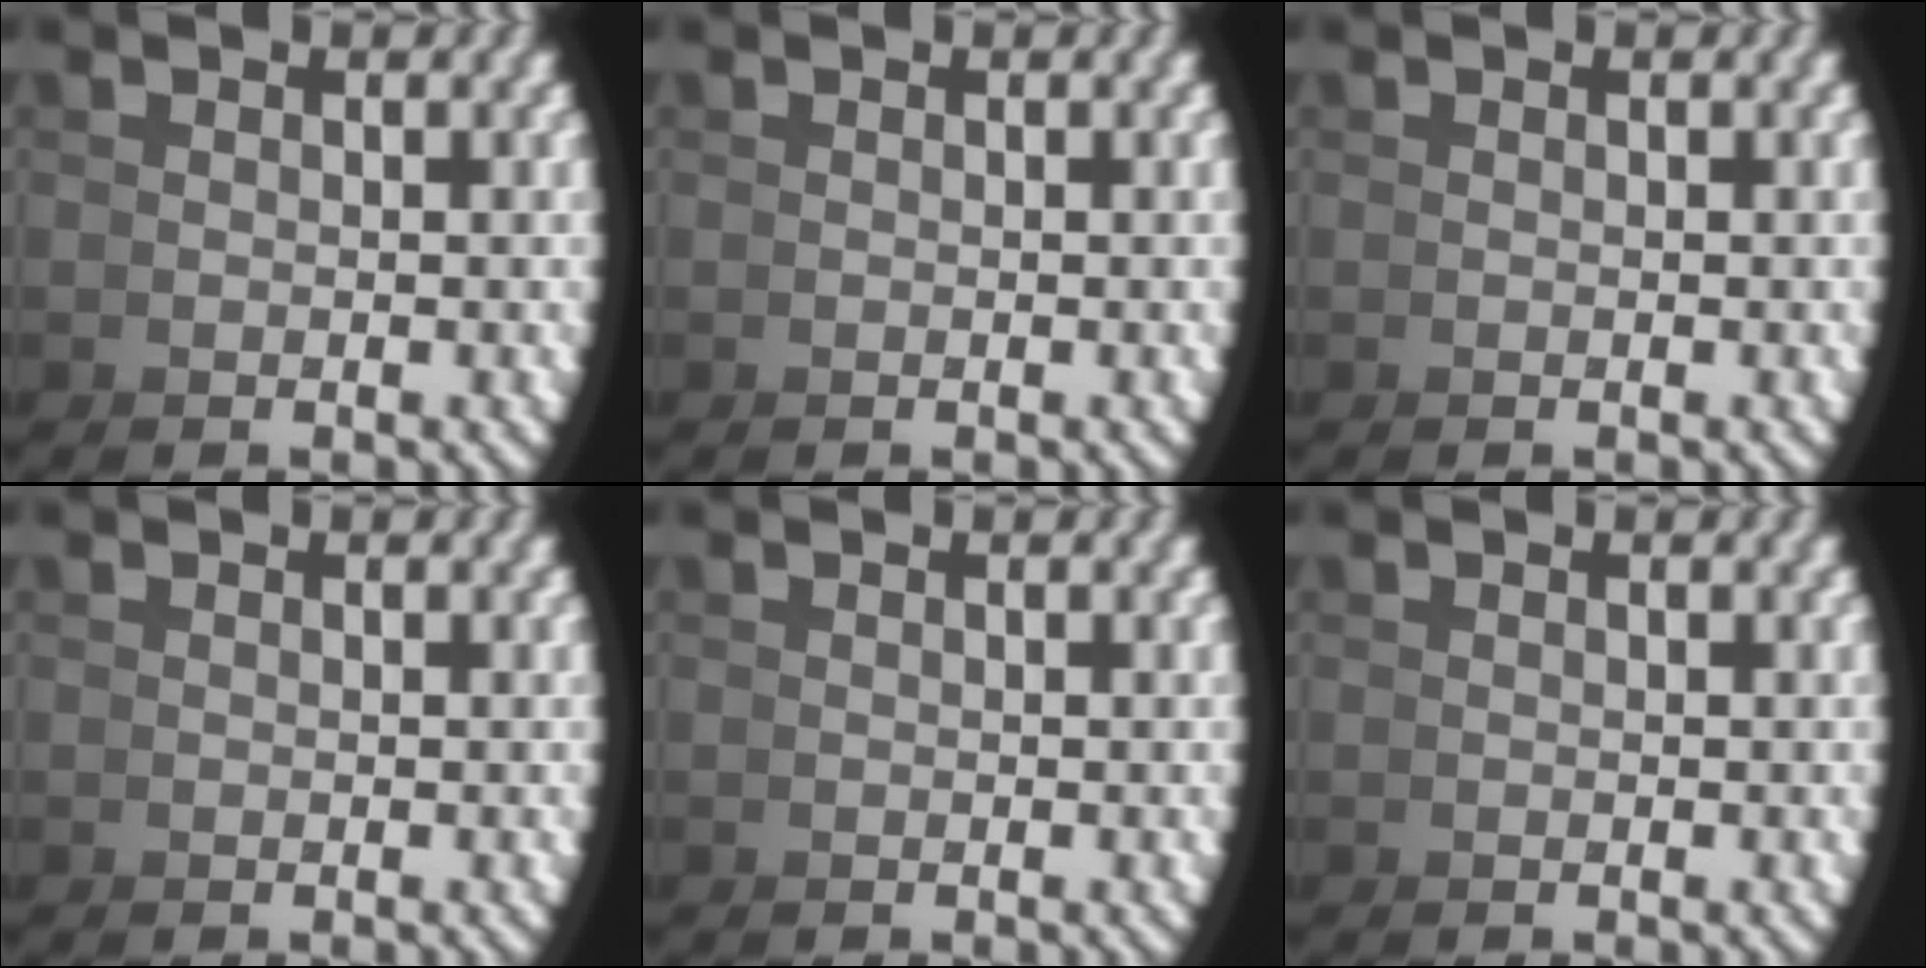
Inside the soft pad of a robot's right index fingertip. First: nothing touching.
{"total": 0.0}
{"total": 0.0}
{"total": 0.0}
{"total": 0.0}
{"total": 0.0}